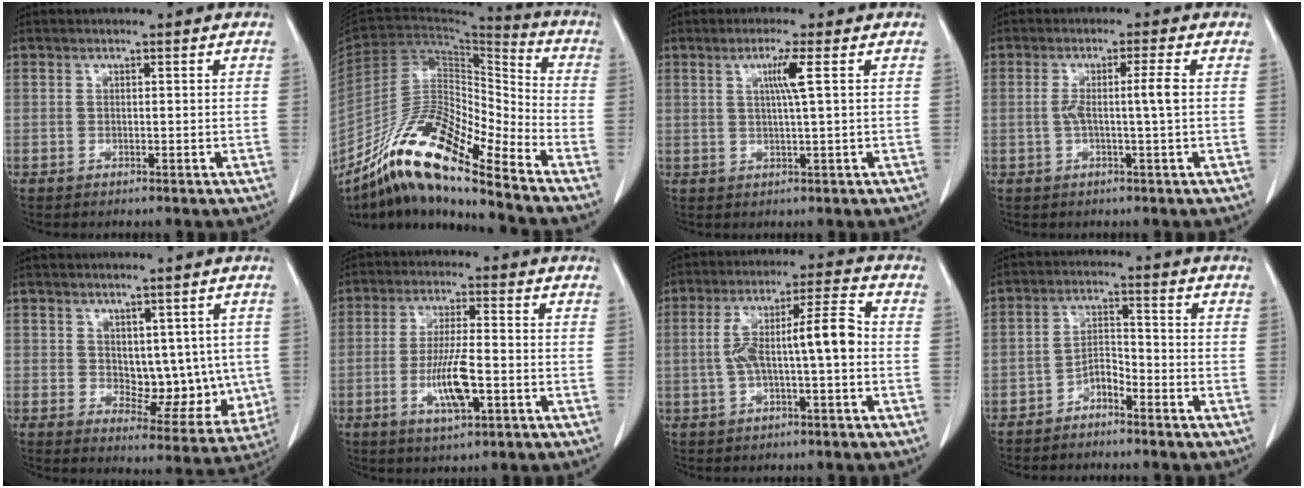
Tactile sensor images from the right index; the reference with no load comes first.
{"total": 17.7, "force": [-13.1, 2.3, 11.7], "torque": [-0.216, 0.003, -0.238]}
{"total": 3.6, "force": [1.0, -0.9, 3.3], "torque": [-0.063, -0.002, 0.020]}
{"total": 3.9, "force": [-0.1, -0.8, 3.8], "torque": [-0.073, 0.007, 0.002]}
{"total": 9.0, "force": [0.9, 5.4, 7.1], "torque": [-0.071, -0.001, 0.030]}
{"total": 7.8, "force": [-2.3, 1.2, 7.4], "torque": [-0.141, -0.006, -0.040]}
{"total": 9.3, "force": [-0.8, 1.1, 9.2], "torque": [-0.165, 0.031, -0.015]}
{"total": 3.4, "force": [-2.7, 1.1, 1.7], "torque": [-0.029, 0.008, -0.051]}